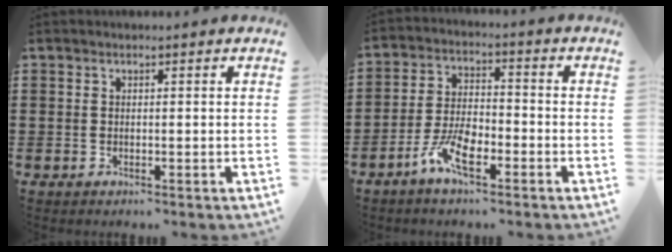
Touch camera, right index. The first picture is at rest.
{"total": 6.8, "force": [-4.1, 2.4, 4.8], "torque": [-0.120, -0.002, -0.083]}